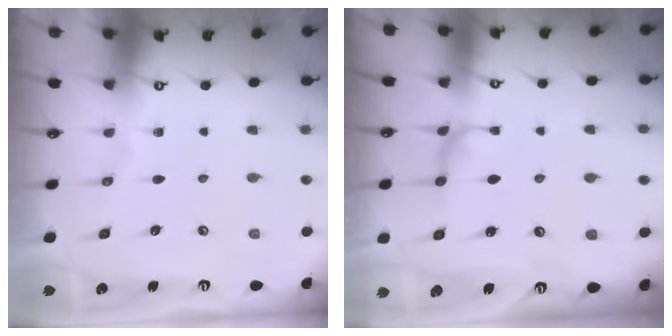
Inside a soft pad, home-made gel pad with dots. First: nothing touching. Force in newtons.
{"total": 0.9, "press": 0.2, "slide": 0.8}